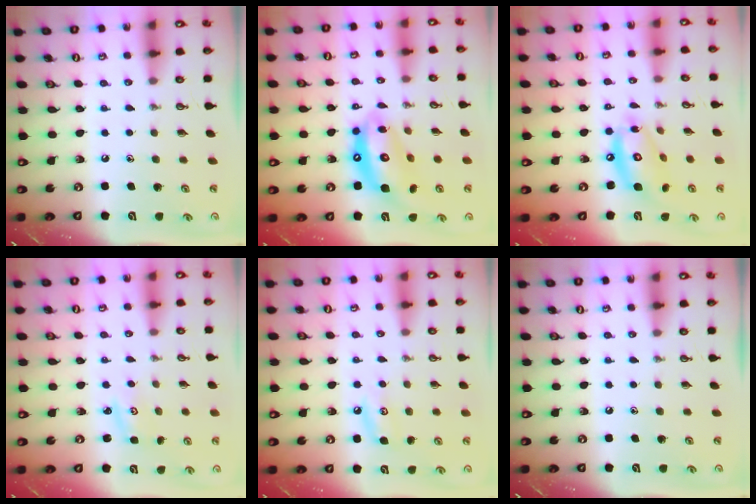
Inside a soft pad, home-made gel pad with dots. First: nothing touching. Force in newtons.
{"total": 14.4, "press": 14.3, "slide": 1.7}
{"total": 13.6, "press": 13.6, "slide": 1.2}
{"total": 2.6, "press": 2.6, "slide": 0.4}
{"total": 6.0, "press": 6.0, "slide": 0.5}
{"total": 0.0}